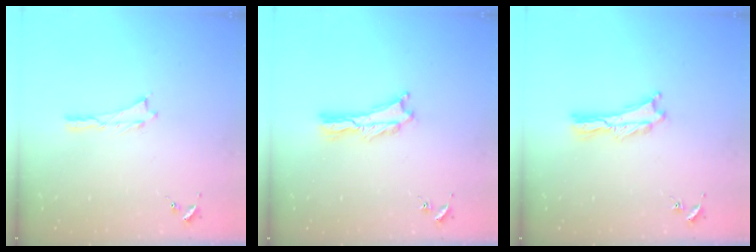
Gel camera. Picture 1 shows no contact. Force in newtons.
{"total": 1.2, "press": 1.1, "slide": 0.3}
{"total": 0.7, "press": 0.7, "slide": 0.2}